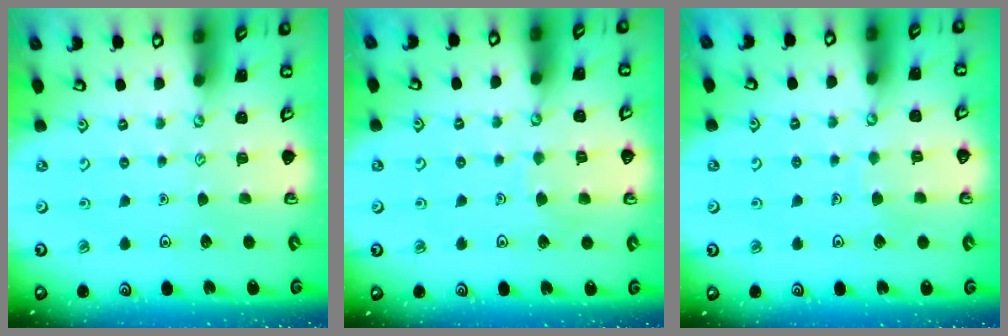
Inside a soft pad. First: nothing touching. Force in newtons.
{"total": 4.7, "press": 4.7, "slide": 0.4}
{"total": 3.5, "press": 3.5, "slide": 0.3}